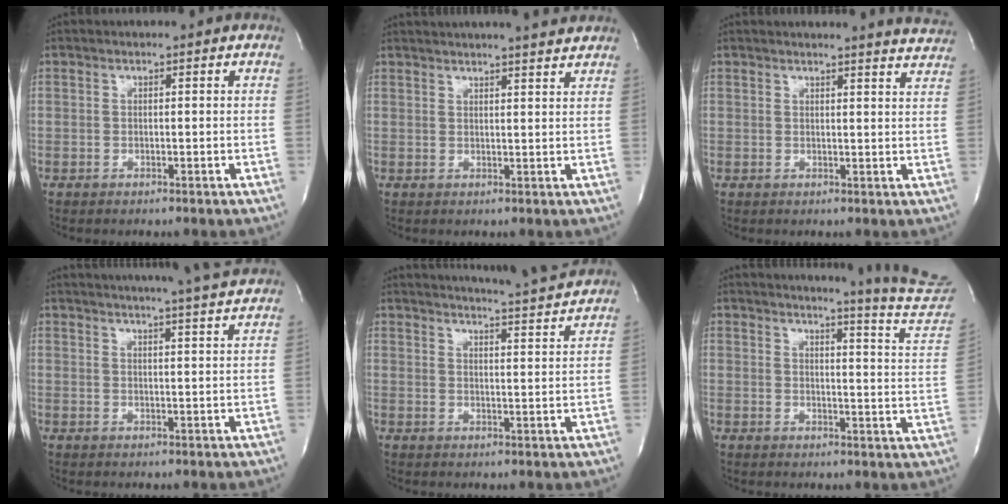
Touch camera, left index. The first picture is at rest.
{"total": 10.5, "force": [9.7, 0.0, 4.1], "torque": [-0.066, 0.012, 0.115]}
{"total": 8.3, "force": [8.2, -0.4, 1.3], "torque": [-0.014, -0.045, 0.070]}
{"total": 14.1, "force": [12.9, -0.7, 5.8], "torque": [-0.098, -0.012, 0.161]}
{"total": 11.9, "force": [11.4, -0.8, 3.4], "torque": [-0.062, -0.020, 0.146]}
{"total": 15.6, "force": [15.1, -2.1, 3.4], "torque": [-0.050, -0.133, 0.157]}